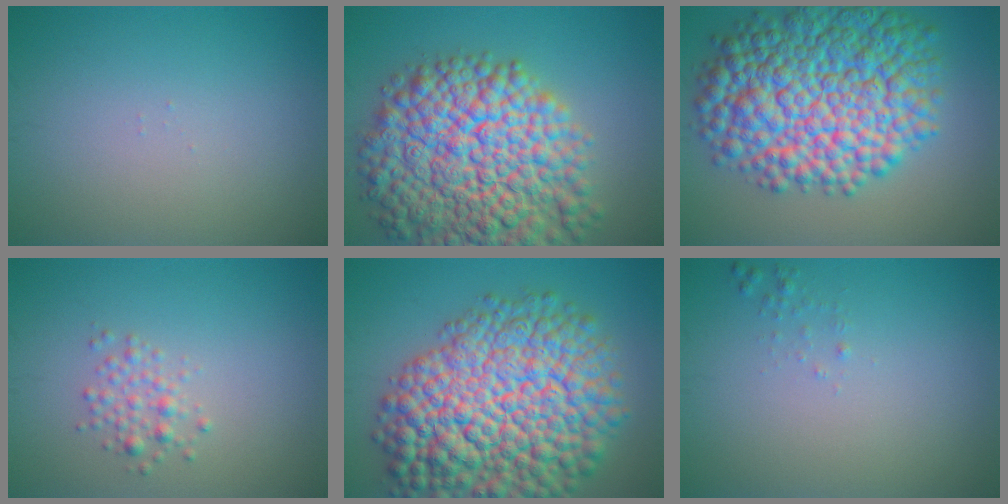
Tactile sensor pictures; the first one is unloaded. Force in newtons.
{"total": 15.0, "press": 15.0, "slide": 0.7}
{"total": 14.0, "press": 14.0, "slide": 0.2}
{"total": 1.7, "press": 1.7, "slide": 0.1}
{"total": 16.2, "press": 16.2, "slide": 0.6}
{"total": 0.6, "press": 0.6, "slide": 0.0}